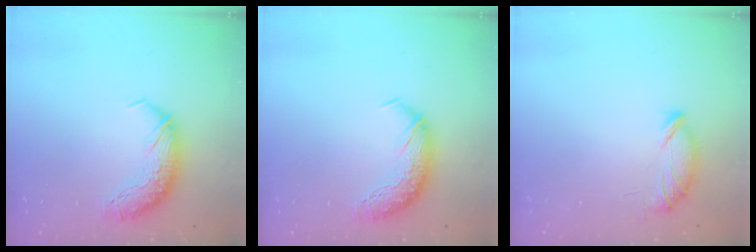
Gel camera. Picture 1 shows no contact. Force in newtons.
{"total": 0.0}
{"total": 6.7, "press": 6.7, "slide": 0.3}